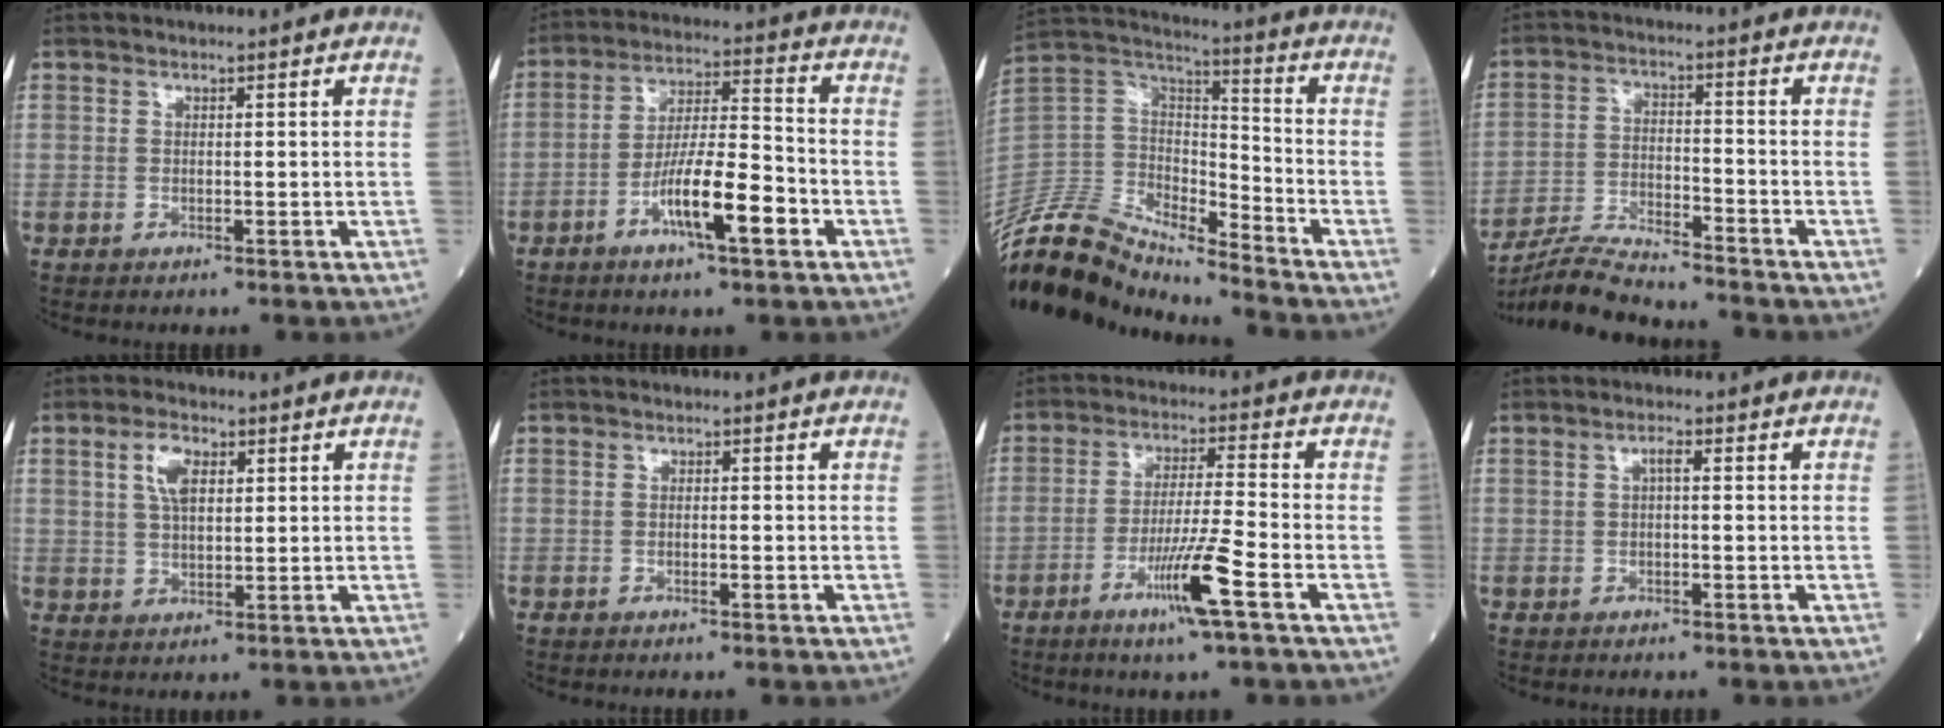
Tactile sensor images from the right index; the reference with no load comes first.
{"total": 10.7, "force": [-4.7, 1.5, 9.5], "torque": [-0.173, 0.000, -0.083]}
{"total": 17.4, "force": [-16.5, 3.3, 4.3], "torque": [-0.091, 0.051, -0.309]}
{"total": 11.0, "force": [-10.5, 0.3, 3.3], "torque": [-0.061, -0.007, -0.185]}
{"total": 4.9, "force": [1.9, 2.2, 4.0], "torque": [-0.080, 0.008, 0.038]}
{"total": 0.6, "force": [-0.3, 0.1, 0.6], "torque": [-0.011, 0.000, -0.002]}
{"total": 8.8, "force": [-4.3, -0.9, 7.6], "torque": [-0.145, -0.013, -0.081]}
{"total": 1.3, "force": [0.1, 0.2, 1.3], "torque": [-0.023, 0.003, 0.002]}